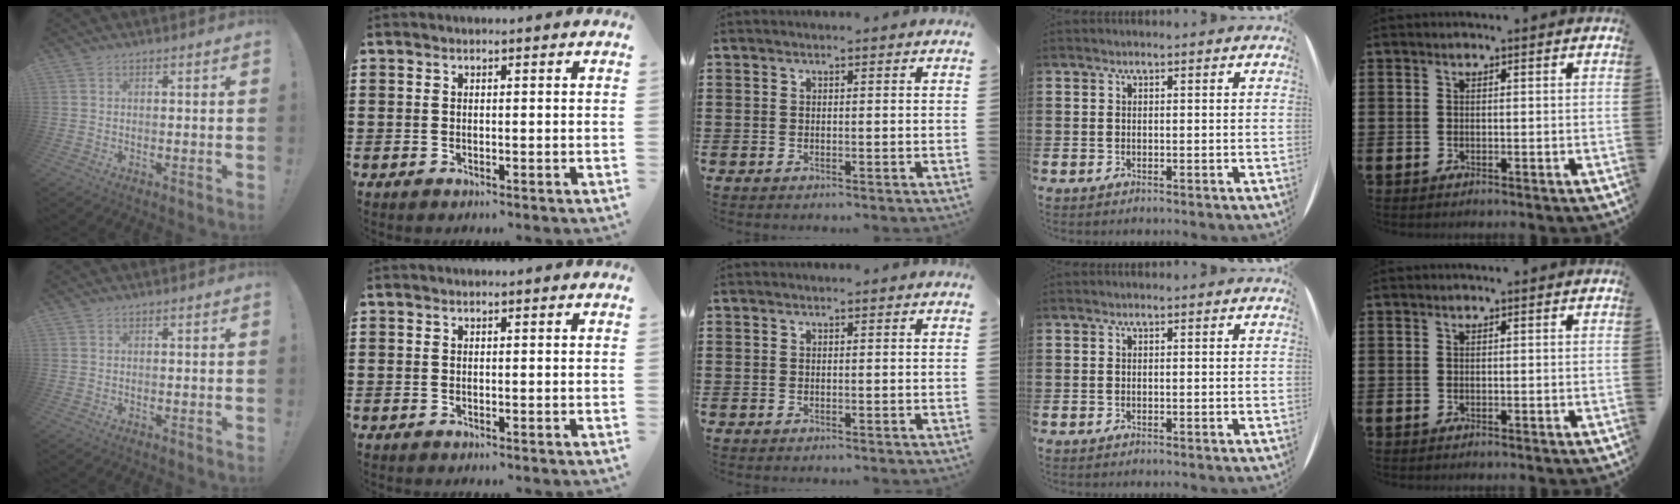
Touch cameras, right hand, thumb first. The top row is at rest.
{}